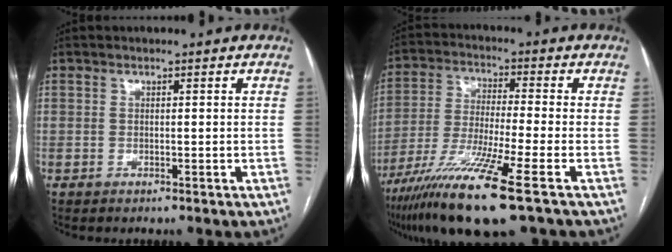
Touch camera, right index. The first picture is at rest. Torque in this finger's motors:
{"motor_torque": [1.74, -0.40, 1.05, 0.21]}